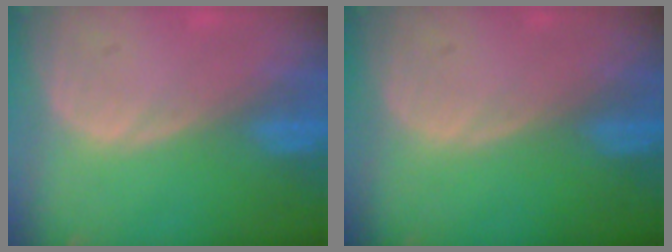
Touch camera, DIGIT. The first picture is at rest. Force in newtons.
{"total": 0.0}